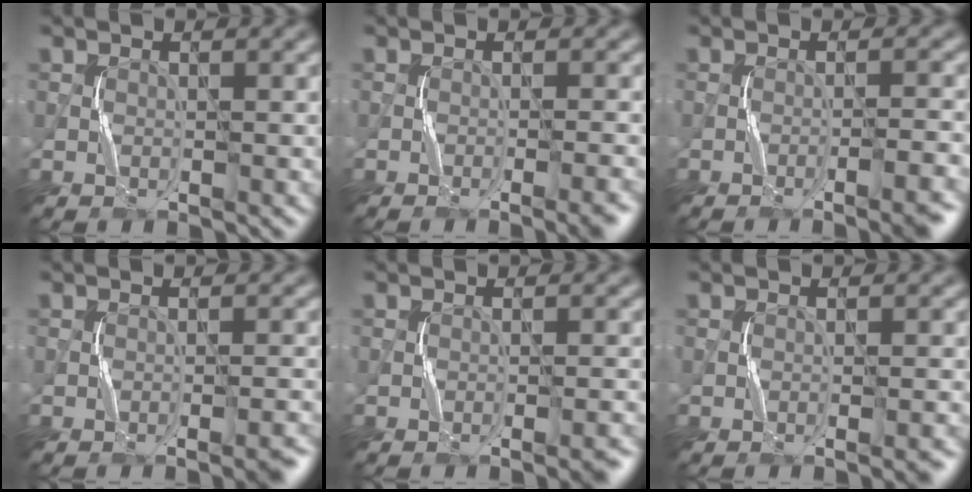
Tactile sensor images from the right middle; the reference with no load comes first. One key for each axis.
{"total": 2.0, "fx": -1.1, "fy": 0.1, "fz": 1.7, "tx": -0.020, "ty": 0.007, "tz": -0.019}
{"total": 3.6, "fx": -1.9, "fy": 0.4, "fz": 3.0, "tx": -0.035, "ty": 0.012, "tz": -0.030}
{"total": 1.7, "fx": -1.1, "fy": 0.1, "fz": 1.4, "tx": -0.017, "ty": 0.010, "tz": -0.019}
{"total": 1.4, "fx": -0.9, "fy": 0.0, "fz": 1.1, "tx": -0.013, "ty": 0.009, "tz": -0.014}
{"total": 1.1, "fx": -0.7, "fy": -0.1, "fz": 0.8, "tx": -0.011, "ty": 0.005, "tz": -0.011}